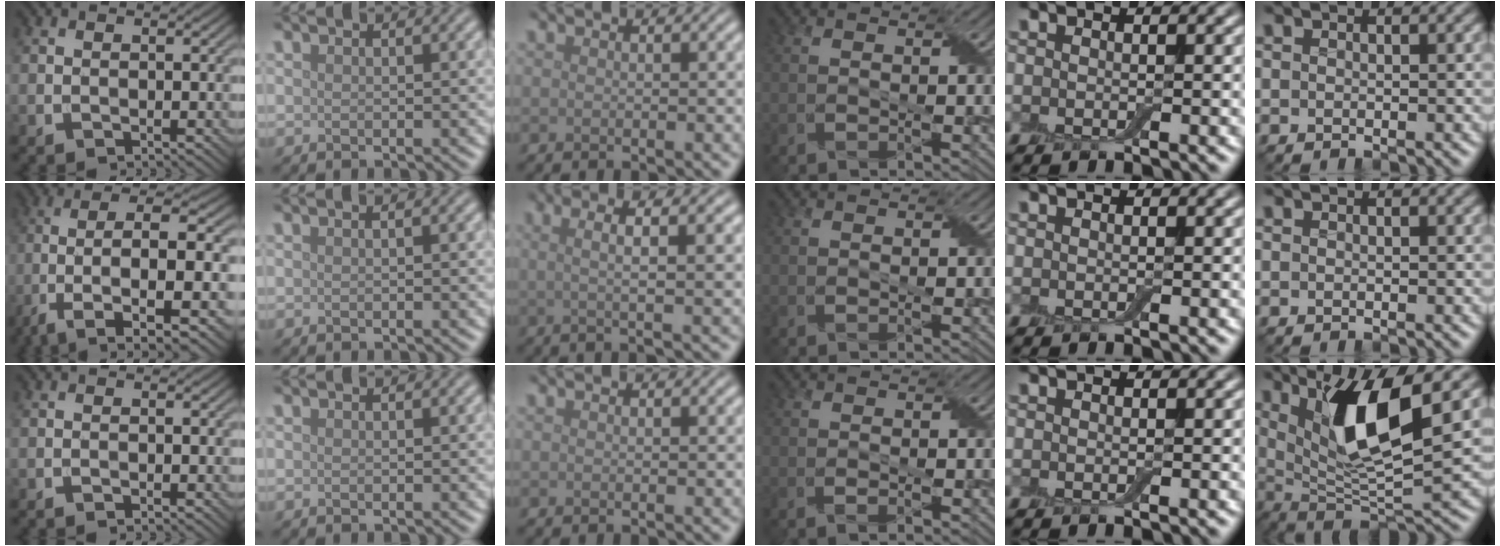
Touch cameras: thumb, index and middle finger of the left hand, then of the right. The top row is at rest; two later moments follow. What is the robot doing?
{"motion": "peel", "object": "bubble wrap"}